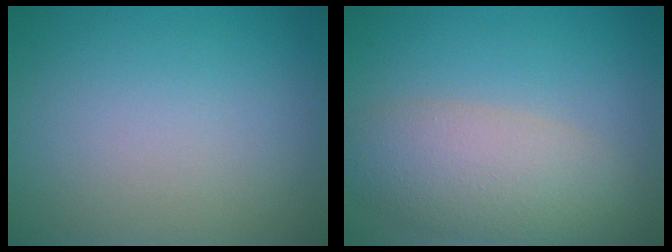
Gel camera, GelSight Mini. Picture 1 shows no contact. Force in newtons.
{"total": 5.7, "press": 5.7, "slide": 0.4}